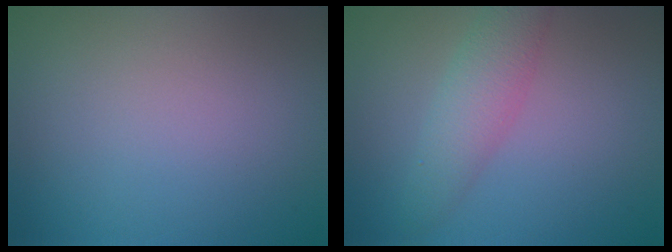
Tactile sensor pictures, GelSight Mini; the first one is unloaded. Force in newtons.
{"total": 3.5, "press": 3.5, "slide": 0.1}